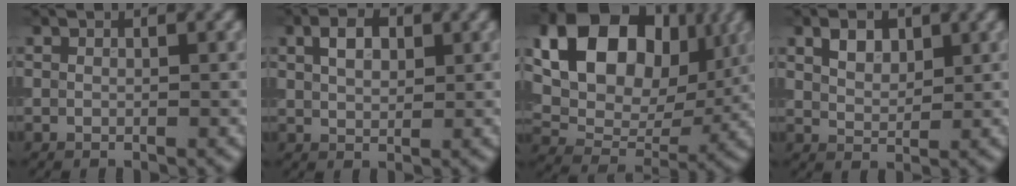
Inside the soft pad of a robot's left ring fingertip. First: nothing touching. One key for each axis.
{"total": 2.8, "fx": 1.0, "fy": 1.8, "fz": 2.0, "tx": -0.038, "ty": 0.005, "tz": 0.018}
{"total": 15.2, "fx": 5.3, "fy": 10.6, "fz": 9.5, "tx": -0.168, "ty": 0.040, "tz": 0.090}
{"total": 2.5, "fx": 1.3, "fy": 1.5, "fz": 1.5, "tx": -0.027, "ty": 0.003, "tz": 0.025}